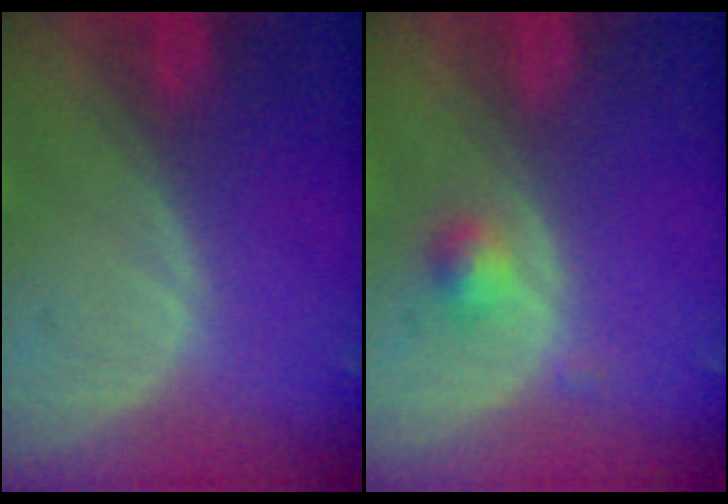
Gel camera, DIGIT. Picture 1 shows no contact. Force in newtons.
{"total": 2.2, "press": 2.0, "slide": 1.0}